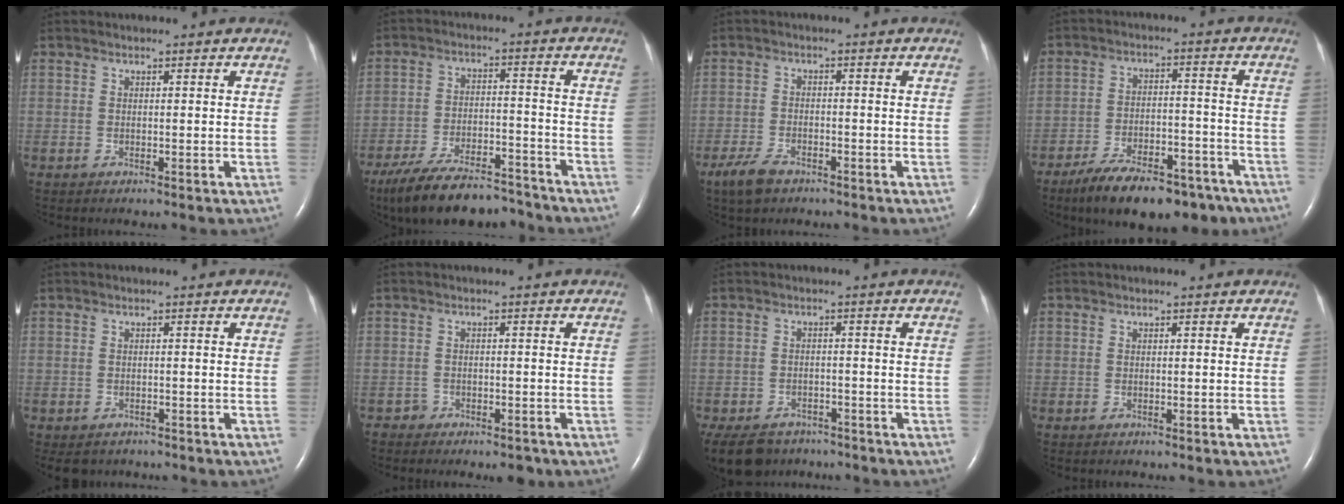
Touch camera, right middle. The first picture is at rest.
{"total": 14.7, "force": [-12.3, 4.4, 6.8], "torque": [-0.125, 0.001, -0.202]}
{"total": 4.5, "force": [-3.2, 2.0, 2.4], "torque": [-0.060, -0.005, -0.055]}
{"total": 15.0, "force": [-11.3, 5.8, 8.0], "torque": [-0.117, 0.014, -0.176]}
{"total": 4.9, "force": [-4.1, 2.7, 0.9], "torque": [-0.008, 0.002, -0.052]}
{"total": 2.5, "force": [-2.1, 1.4, 0.2], "torque": [0.001, 0.006, -0.029]}
{"total": 11.7, "force": [-8.8, 6.8, 3.8], "torque": [-0.098, -0.012, -0.120]}
{"total": 0.0}